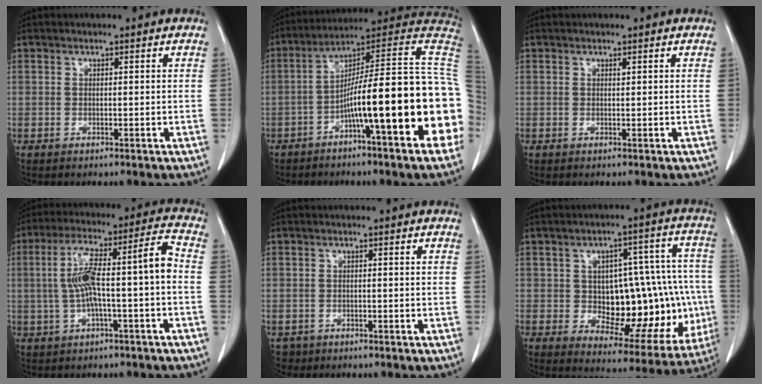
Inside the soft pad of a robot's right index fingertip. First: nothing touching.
{"total": 22.7, "force": [-4.7, 0.6, 22.2], "torque": [-0.237, 0.033, -0.077]}
{"total": 0.0}
{"total": 11.7, "force": [-0.9, 1.4, 11.6], "torque": [-0.213, 0.041, -0.011]}
{"total": 2.0, "force": [-1.0, 1.7, -0.1], "torque": [-0.007, 0.005, -0.018]}
{"total": 19.7, "force": [-1.9, 9.0, 17.5], "torque": [-0.188, 0.040, 0.001]}